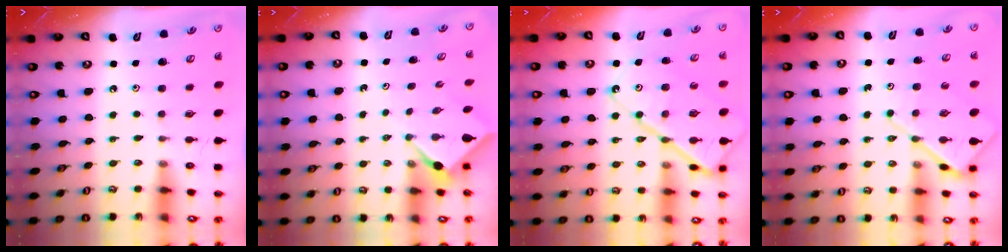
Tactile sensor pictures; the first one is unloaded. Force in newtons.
{"total": 2.3, "press": 2.3, "slide": 0.2}
{"total": 16.5, "press": 16.4, "slide": 1.6}
{"total": 9.3, "press": 9.3, "slide": 0.9}